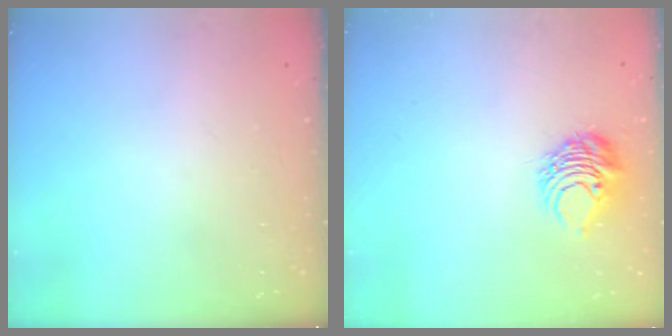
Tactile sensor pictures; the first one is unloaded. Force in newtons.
{"total": 8.2, "press": 8.2, "slide": 0.8}